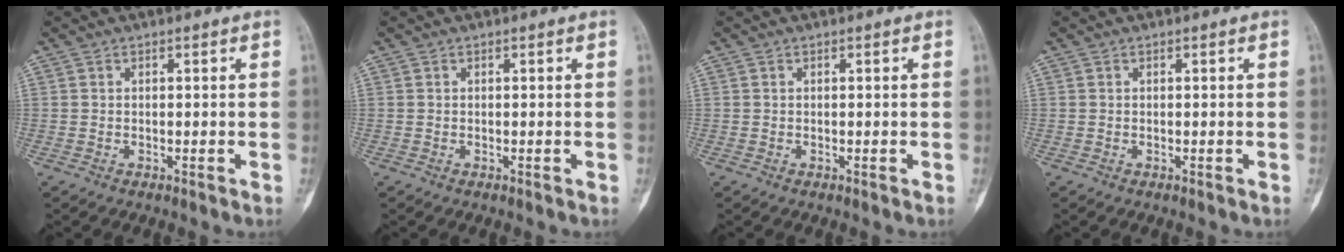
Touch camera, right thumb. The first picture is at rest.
{"total": 0.0}
{"total": 0.0}
{"total": 0.0}